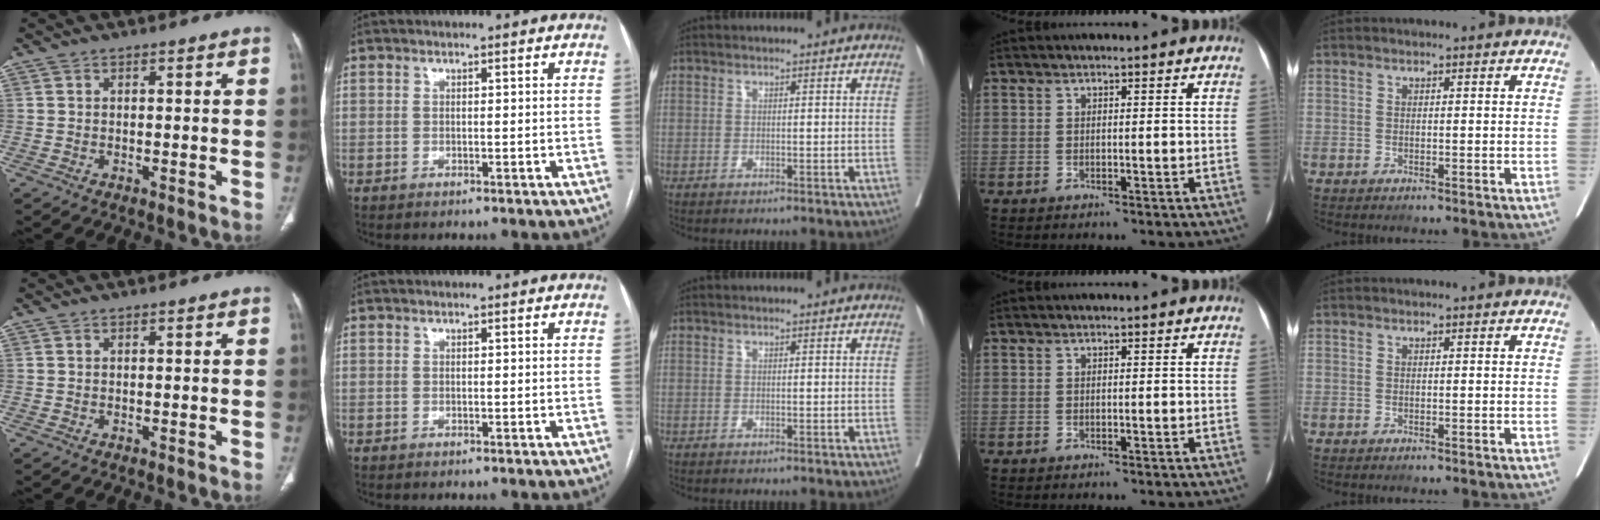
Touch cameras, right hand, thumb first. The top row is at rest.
{}